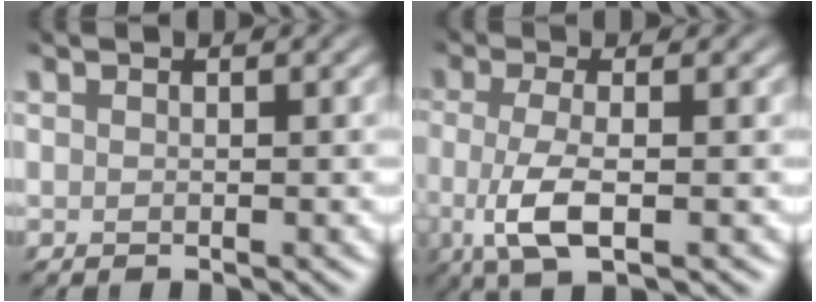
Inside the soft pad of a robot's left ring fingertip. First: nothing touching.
{"total": 4.4, "force": [-1.9, 1.1, 3.8], "torque": [-0.080, -0.008, -0.027]}